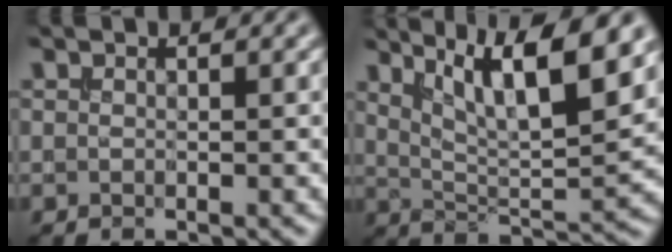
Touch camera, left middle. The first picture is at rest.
{"total": 9.4, "force": [5.3, 2.3, 7.4], "torque": [-0.104, 0.003, 0.090]}